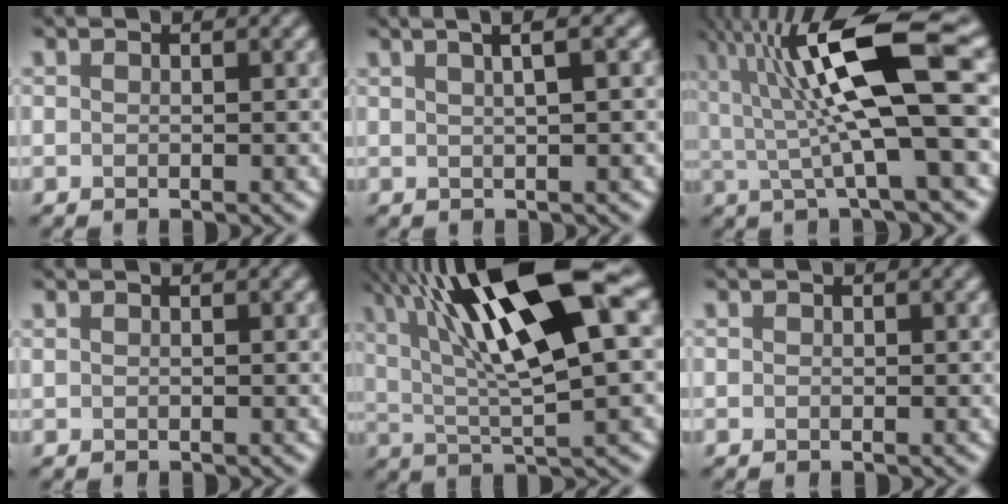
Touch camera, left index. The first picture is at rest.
{"total": 4.1, "force": [1.8, 1.5, 3.4], "torque": [-0.022, 0.021, -0.005]}
{"total": 11.4, "force": [2.1, 2.3, 11.0], "torque": [-0.194, 0.004, 0.036]}
{"total": 0.0}
{"total": 14.0, "force": [4.9, 3.1, 12.7], "torque": [-0.213, 0.015, 0.078]}
{"total": 0.0}